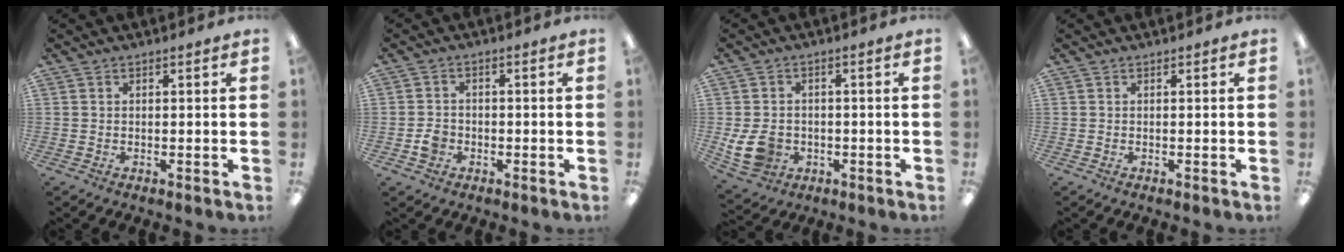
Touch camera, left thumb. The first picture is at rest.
{"total": 3.4, "force": [-1.2, 2.7, 1.5], "torque": [-0.024, 0.007, -0.022]}
{"total": 8.1, "force": [-1.7, 6.4, 4.5], "torque": [-0.102, 0.008, -0.029]}
{"total": 0.0}